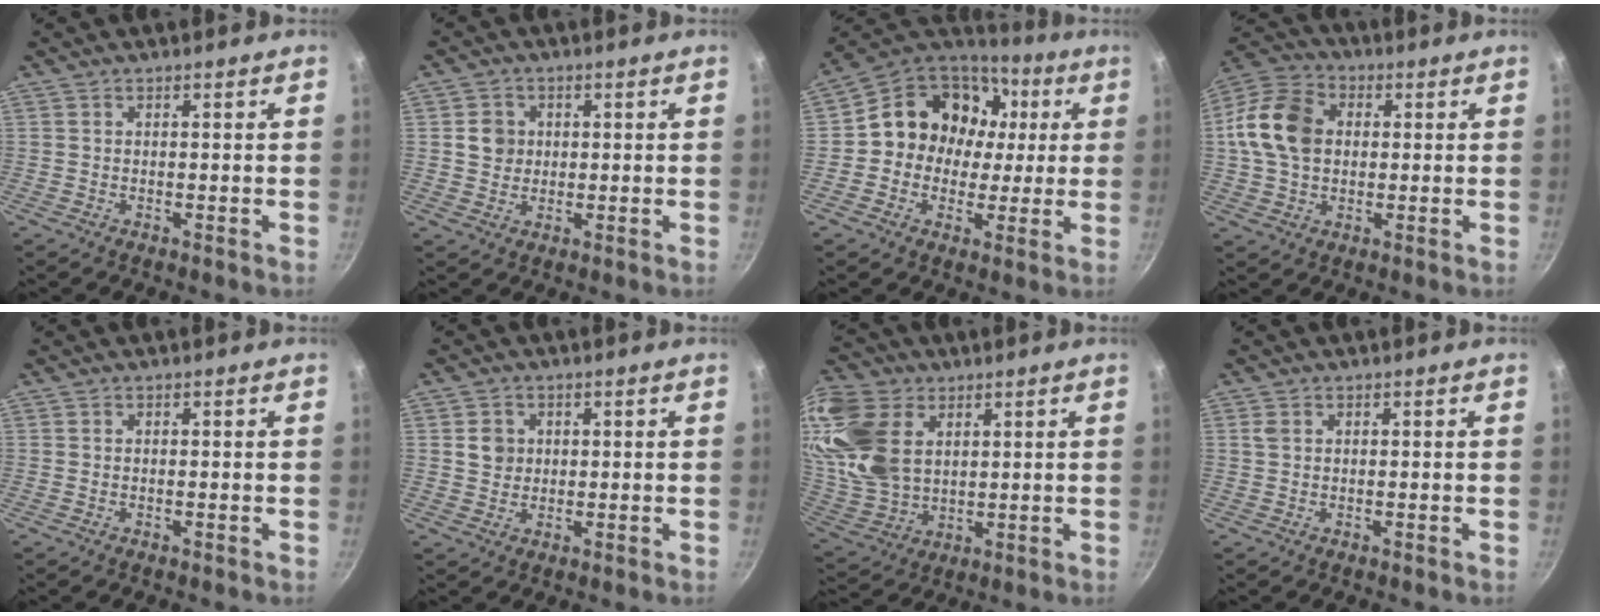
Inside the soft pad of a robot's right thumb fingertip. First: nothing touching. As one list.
[{"total": 4.7, "force": [0.6, 4.4, 1.8], "torque": [-0.005, 0.005, 0.006]}, {"total": 16.4, "force": [2.4, 14.2, 7.8], "torque": [-0.093, 0.030, 0.026]}, {"total": 13.5, "force": [1.3, 10.0, 9.0], "torque": [-0.151, 0.020, 0.010]}, {"total": 0.0}, {"total": 2.6, "force": [0.4, 2.5, 0.9], "torque": [-0.002, 0.005, 0.006]}, {"total": 20.8, "force": [7.3, 14.3, 13.2], "torque": [-0.275, -0.024, 0.151]}, {"total": 1.2, "force": [0.5, 0.9, 0.7], "torque": [-0.015, 0.002, 0.009]}]